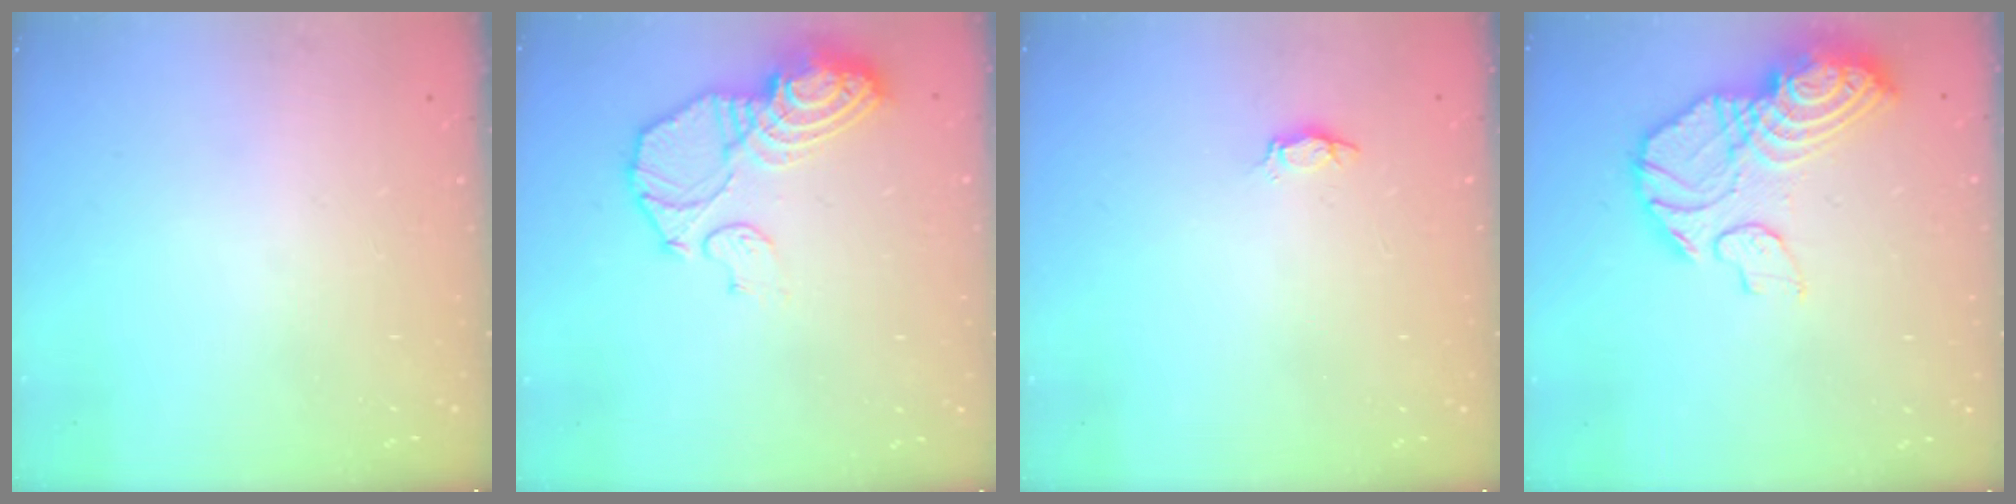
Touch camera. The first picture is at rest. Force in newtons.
{"total": 14.4, "press": 14.4, "slide": 1.1}
{"total": 2.9, "press": 2.9, "slide": 0.4}
{"total": 17.8, "press": 17.3, "slide": 4.0}